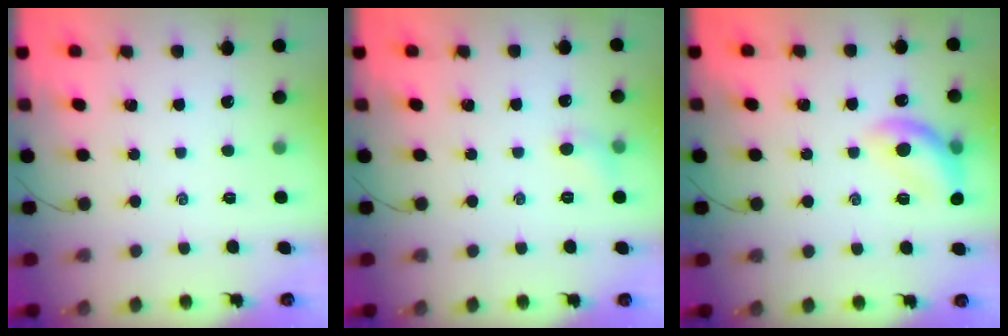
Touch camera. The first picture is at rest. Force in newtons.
{"total": 4.9, "press": 4.7, "slide": 1.4}
{"total": 12.5, "press": 12.4, "slide": 1.7}